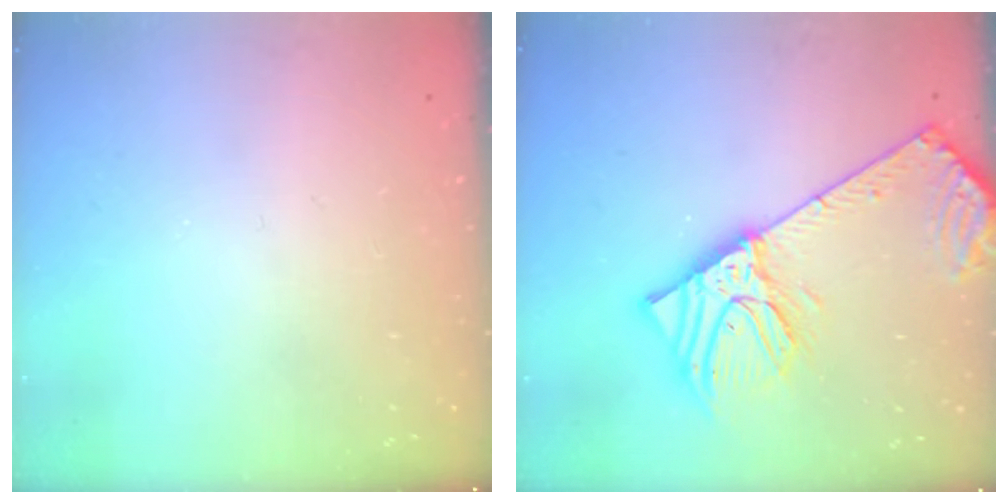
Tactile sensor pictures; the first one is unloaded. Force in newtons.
{"total": 18.0, "press": 17.7, "slide": 3.2}